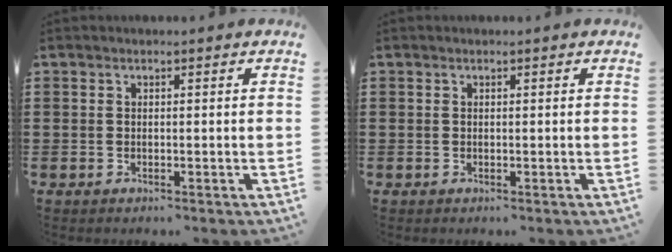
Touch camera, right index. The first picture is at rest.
{"total": 0.0}